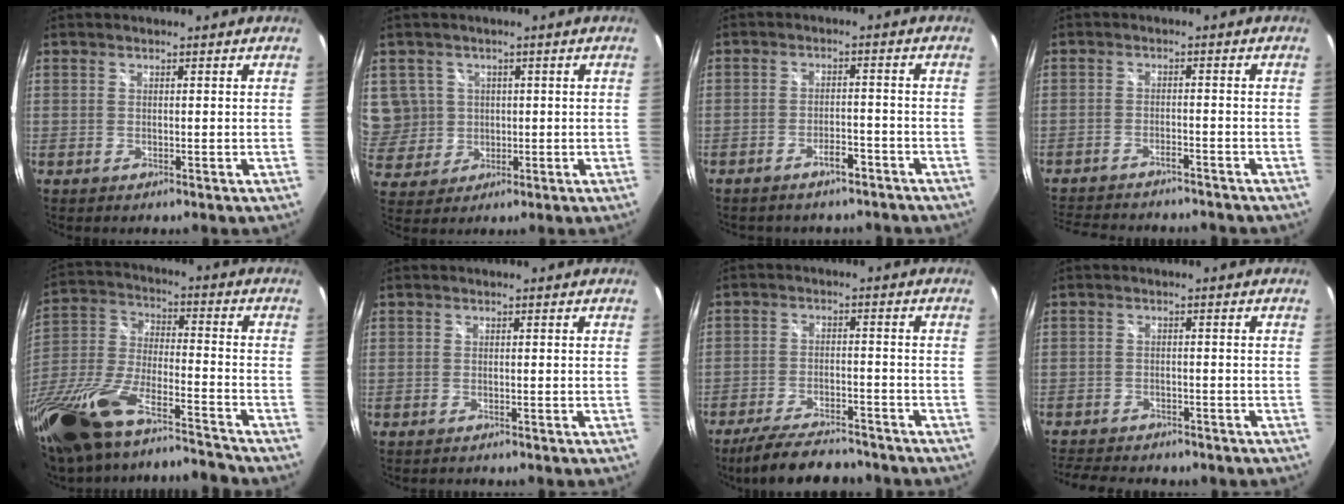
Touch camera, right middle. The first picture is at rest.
{"total": 8.2, "force": [1.5, 7.9, 1.8], "torque": [-0.052, 0.010, 0.045]}
{"total": 5.1, "force": [-4.2, 2.3, 1.8], "torque": [-0.038, 0.012, -0.052]}
{"total": 12.9, "force": [-11.4, 3.3, 5.0], "torque": [-0.116, -0.011, -0.169]}
{"total": 24.4, "force": [-19.1, 5.0, 14.3], "torque": [-0.301, -0.051, -0.346]}
{"total": 0.7, "force": [-0.7, 0.0, 0.1], "torque": [-0.002, -0.004, -0.014]}
{"total": 13.2, "force": [-11.3, 3.6, 5.8], "torque": [-0.129, -0.013, -0.177]}
{"total": 9.4, "force": [-8.0, 3.6, 3.3], "torque": [-0.087, -0.012, -0.122]}